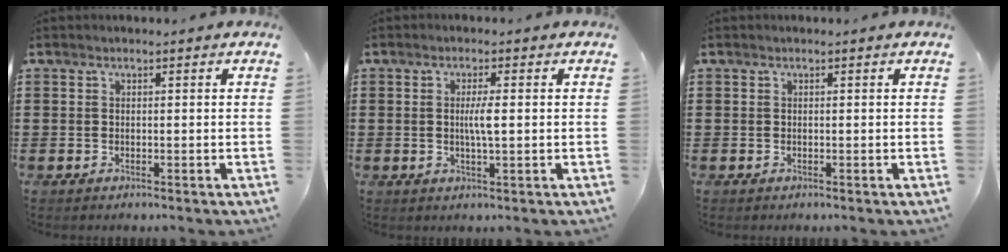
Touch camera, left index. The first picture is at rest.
{"total": 3.2, "force": [0.2, 0.4, 3.2], "torque": [-0.060, -0.002, 0.001]}
{"total": 0.0}